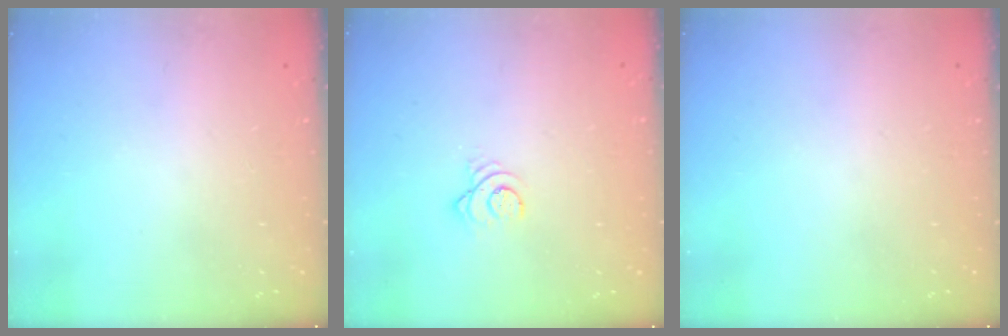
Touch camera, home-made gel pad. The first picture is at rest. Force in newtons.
{"total": 3.0, "press": 2.9, "slide": 0.4}
{"total": 0.0}